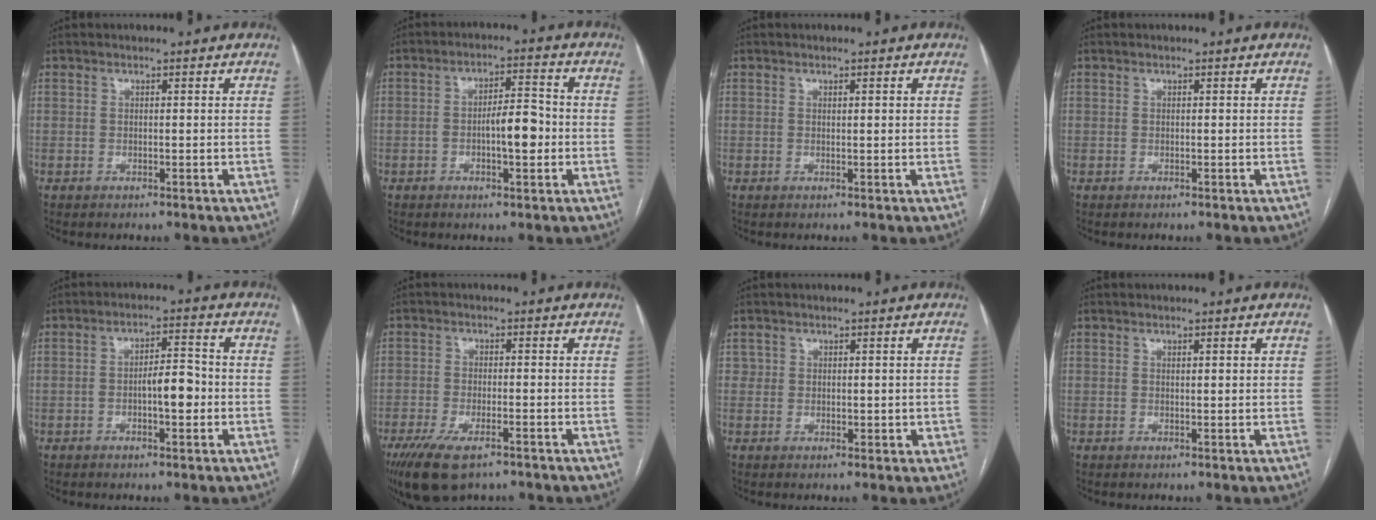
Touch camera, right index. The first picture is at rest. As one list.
[{"total": 6.2, "force": [-1.2, 1.8, 5.8], "torque": [-0.099, 0.015, -0.016]}, {"total": 0.8, "force": [0.3, 0.1, 0.8], "torque": [-0.014, 0.002, 0.004]}, {"total": 0.0}, {"total": 5.4, "force": [-1.1, 1.7, 5.0], "torque": [-0.082, 0.014, -0.015]}, {"total": 9.1, "force": [-6.1, 2.9, 6.1], "torque": [-0.109, -0.018, -0.101]}, {"total": 2.2, "force": [0.5, 1.9, 1.0], "torque": [-0.009, 0.006, 0.012]}, {"total": 1.1, "force": [0.4, 0.1, 1.0], "torque": [-0.018, 0.002, 0.006]}]